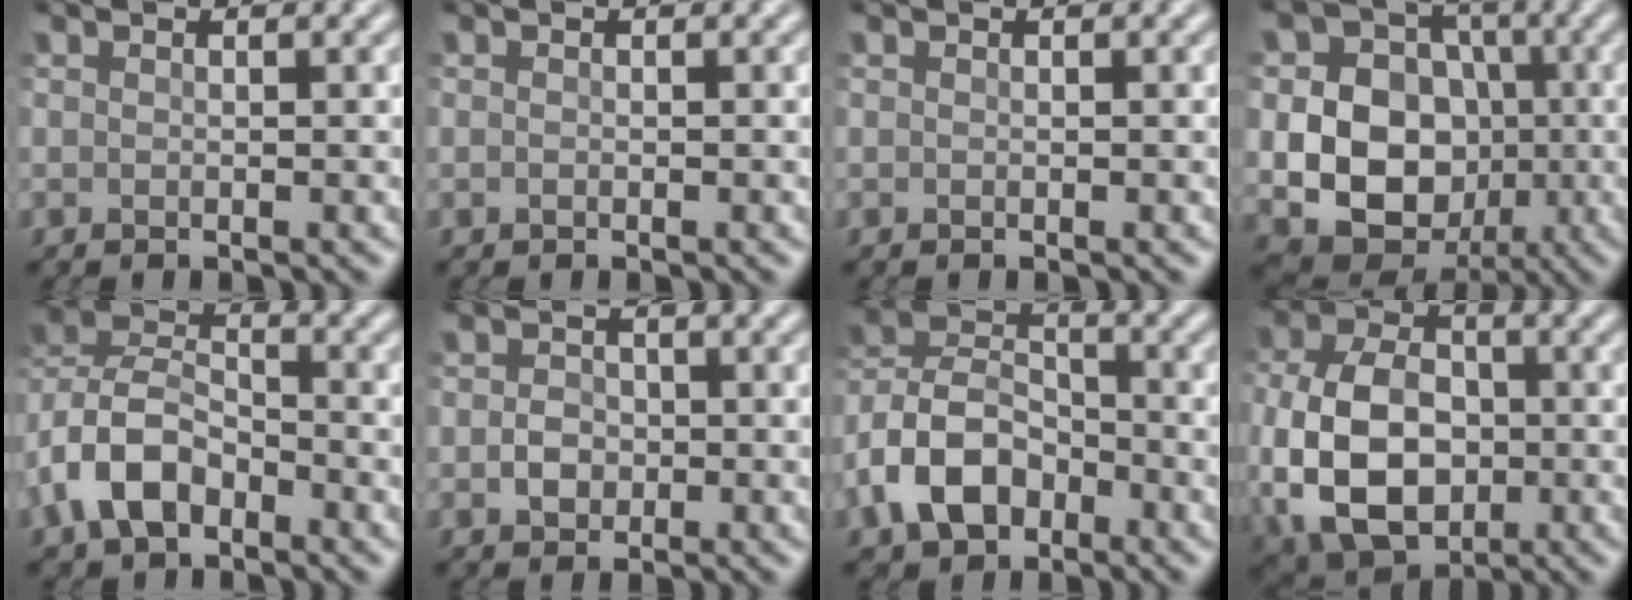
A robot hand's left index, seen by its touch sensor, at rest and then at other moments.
{"total": 0.0}
{"total": 0.0}
{"total": 11.8, "force": [-0.5, 10.3, 5.7], "torque": [-0.100, 0.005, -0.024]}
{"total": 6.3, "force": [-3.0, 3.9, 3.9], "torque": [-0.085, 0.010, -0.069]}
{"total": 1.7, "force": [-0.1, 1.5, 0.6], "torque": [-0.008, 0.004, -0.006]}
{"total": 6.9, "force": [-3.2, 4.8, 3.9], "torque": [-0.081, 0.010, -0.074]}
{"total": 10.4, "force": [-1.4, 7.5, 7.1], "torque": [-0.160, -0.009, -0.031]}